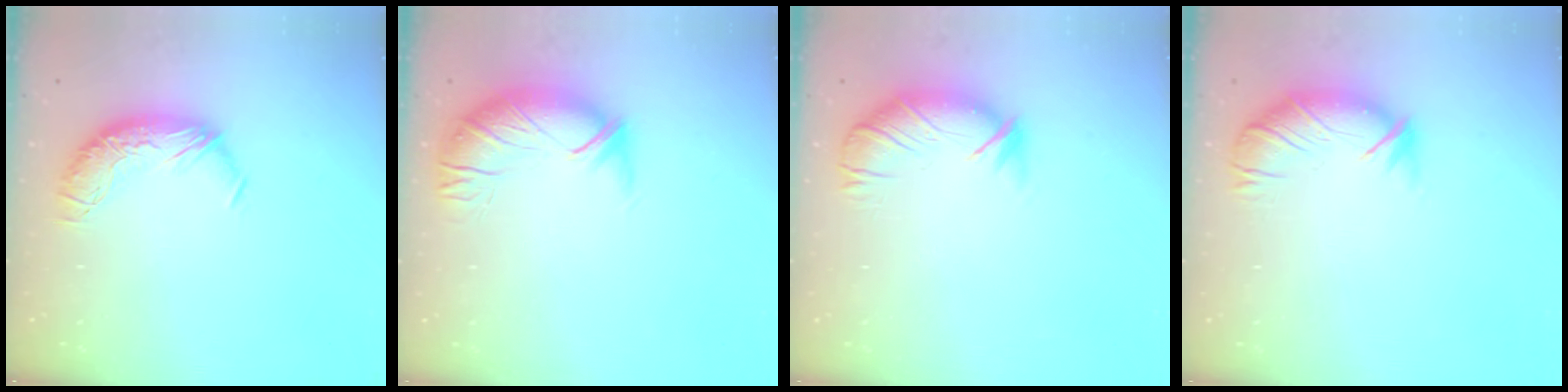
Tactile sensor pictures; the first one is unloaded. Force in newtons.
{"total": 3.0, "press": 1.5, "slide": 2.6}
{"total": 2.7, "press": 2.4, "slide": 1.4}
{"total": 2.8, "press": 2.4, "slide": 1.4}